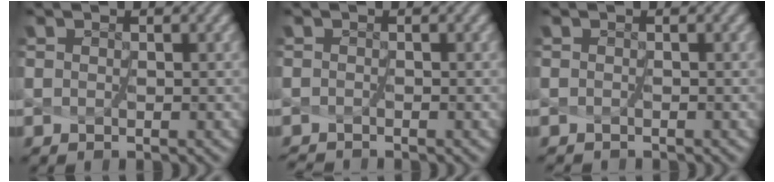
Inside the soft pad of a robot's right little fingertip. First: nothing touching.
{"total": 1.2, "force": [-1.1, -0.4, -0.3], "torque": [-0.004, -0.009, -0.024]}
{"total": 0.6, "force": [-0.5, -0.3, -0.3], "torque": [0.000, -0.003, -0.006]}